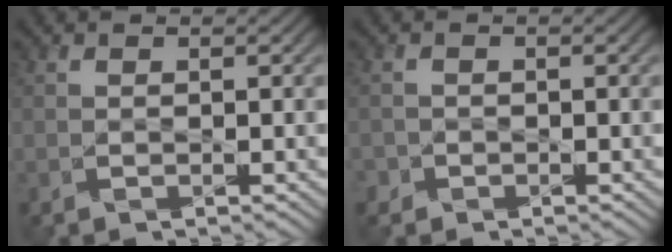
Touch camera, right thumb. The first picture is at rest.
{"total": 1.0, "force": [-0.7, 0.8, 0.0], "torque": [0.003, -0.001, -0.017]}